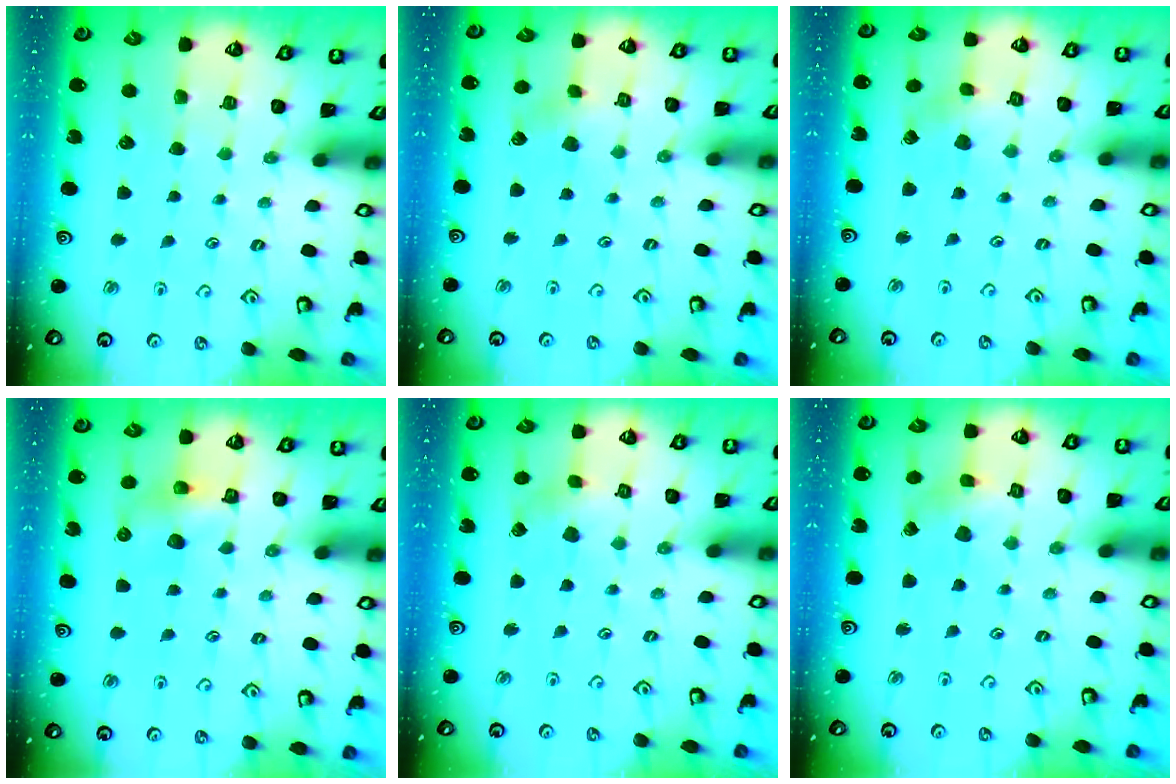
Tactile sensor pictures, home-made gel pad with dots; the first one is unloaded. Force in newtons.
{"total": 3.2, "press": 3.1, "slide": 0.3}
{"total": 2.4, "press": 2.4, "slide": 0.2}
{"total": 5.7, "press": 5.7, "slide": 0.7}
{"total": 2.8, "press": 2.8, "slide": 0.3}
{"total": 2.7, "press": 2.7, "slide": 0.2}